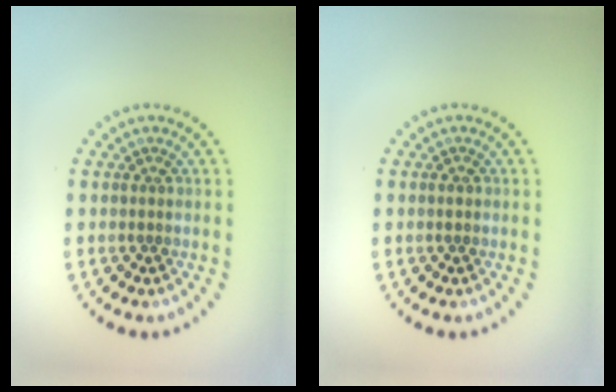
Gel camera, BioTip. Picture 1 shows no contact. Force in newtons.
{"total": 0.7, "press": 0.7, "slide": 0.1}